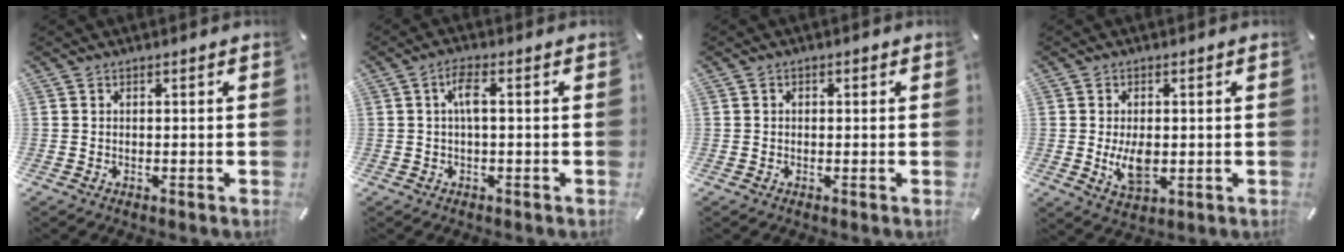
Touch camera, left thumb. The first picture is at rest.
{"total": 4.1, "force": [0.3, 1.1, 4.0], "torque": [-0.079, 0.007, 0.003]}
{"total": 0.8, "force": [0.0, 0.7, 0.3], "torque": [-0.006, 0.006, -0.002]}
{"total": 7.0, "force": [-0.4, 4.1, 5.7], "torque": [-0.127, -0.008, -0.011]}